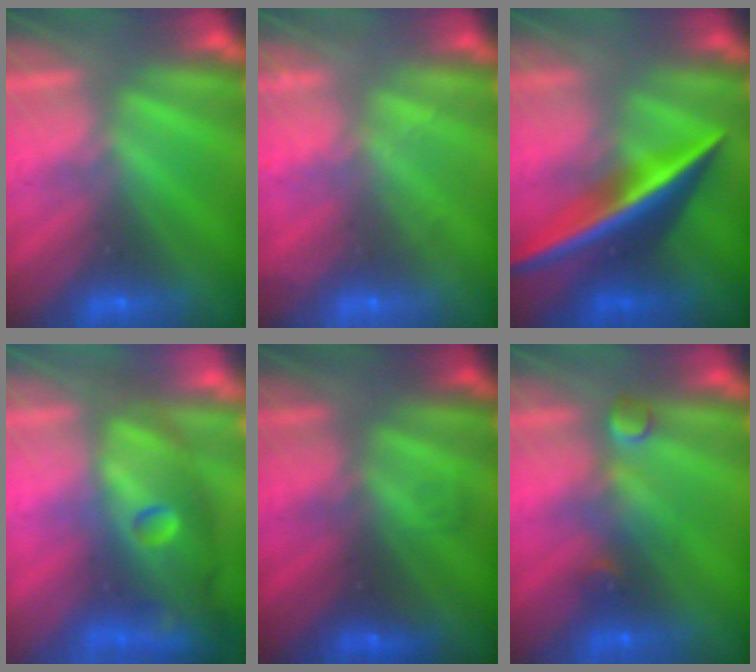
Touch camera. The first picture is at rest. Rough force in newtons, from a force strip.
{"total": 2.1}
{"total": 2.7}
{"total": 7.6}
{"total": 1.7}
{"total": 2.9}